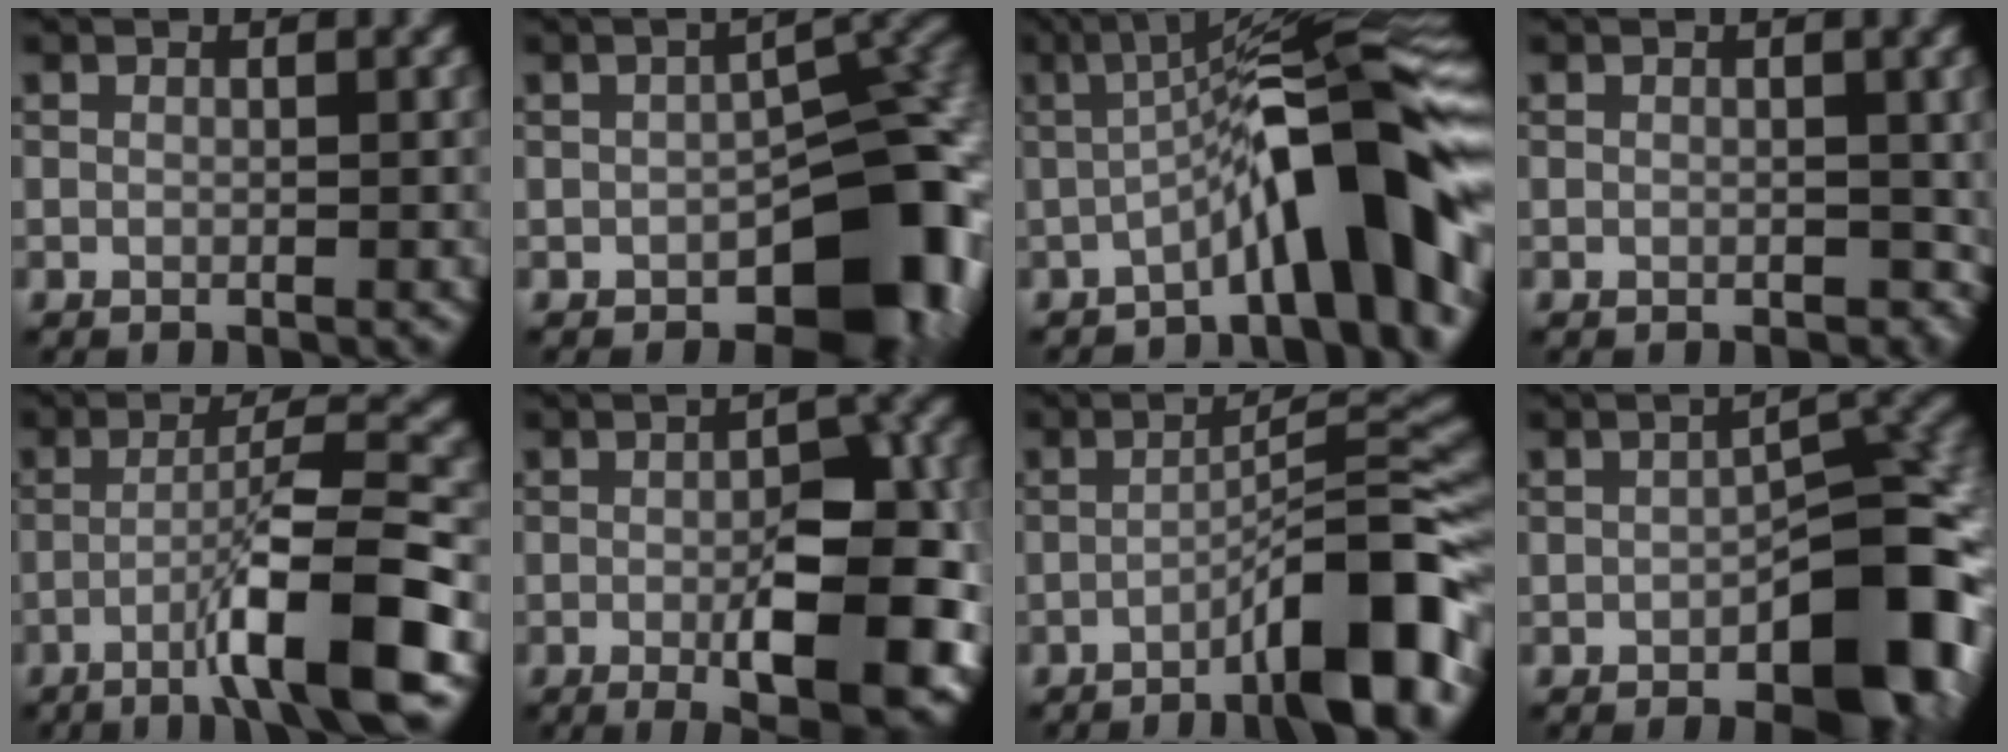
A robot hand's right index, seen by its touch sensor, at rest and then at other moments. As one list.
[{"total": 11.1, "force": [-4.2, 5.9, 8.3], "torque": [-0.079, 0.002, -0.059]}, {"total": 10.5, "force": [-2.8, 1.9, 10.0], "torque": [-0.124, 0.028, -0.053]}, {"total": 1.7, "force": [0.0, 1.3, 1.1], "torque": [-0.015, -0.004, -0.001]}, {"total": 8.6, "force": [-3.7, 1.0, 7.7], "torque": [-0.114, 0.016, -0.071]}, {"total": 8.9, "force": [-2.4, 3.0, 8.0], "torque": [-0.113, 0.001, -0.036]}, {"total": 9.6, "force": [-5.0, 1.6, 8.0], "torque": [-0.103, 0.023, -0.086]}, {"total": 9.8, "force": [-3.6, 4.5, 7.9], "torque": [-0.092, 0.012, -0.055]}]